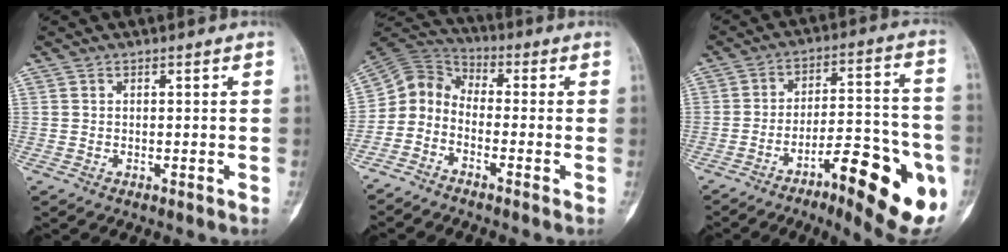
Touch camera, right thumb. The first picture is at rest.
{"total": 7.0, "force": [-3.1, 5.0, 3.7], "torque": [-0.066, 0.054, -0.084]}
{"total": 22.9, "force": [-9.9, 6.6, 19.5], "torque": [-0.241, 0.051, -0.139]}